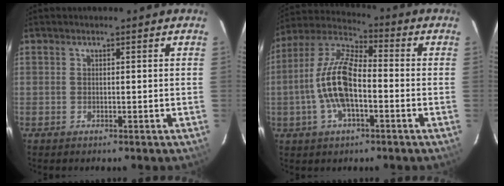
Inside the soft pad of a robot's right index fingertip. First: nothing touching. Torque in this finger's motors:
{"motor_torque": [2.10, -0.04, 0.61, 0.12]}